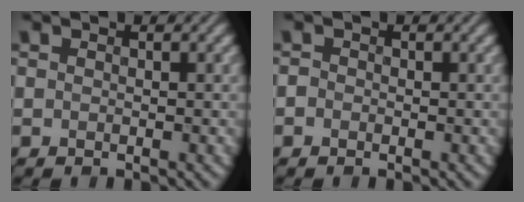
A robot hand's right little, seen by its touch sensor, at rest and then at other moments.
{"total": 0.8, "force": [-0.2, 0.8, 0.3], "torque": [-0.005, 0.003, -0.008]}